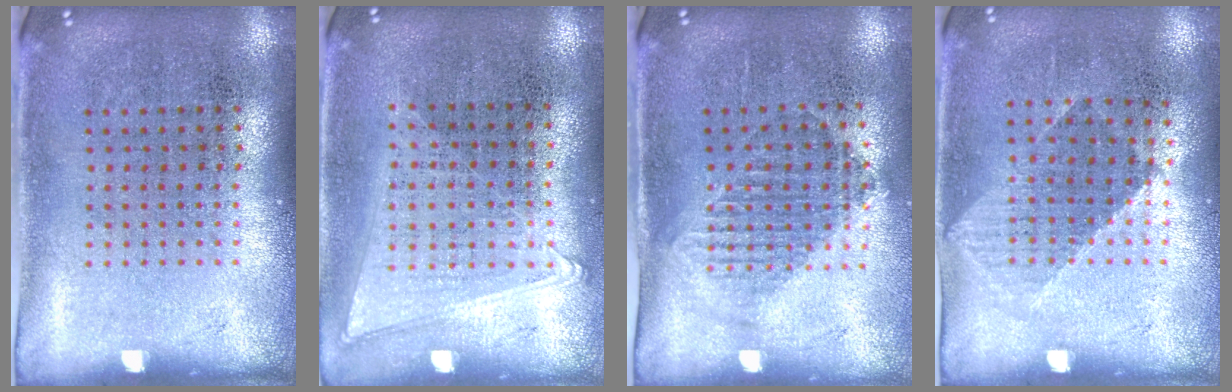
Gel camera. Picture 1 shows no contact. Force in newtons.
{"total": 1.0, "press": 0.9, "slide": 0.4}
{"total": 1.2, "press": 1.1, "slide": 0.5}
{"total": 1.0, "press": 0.8, "slide": 0.5}